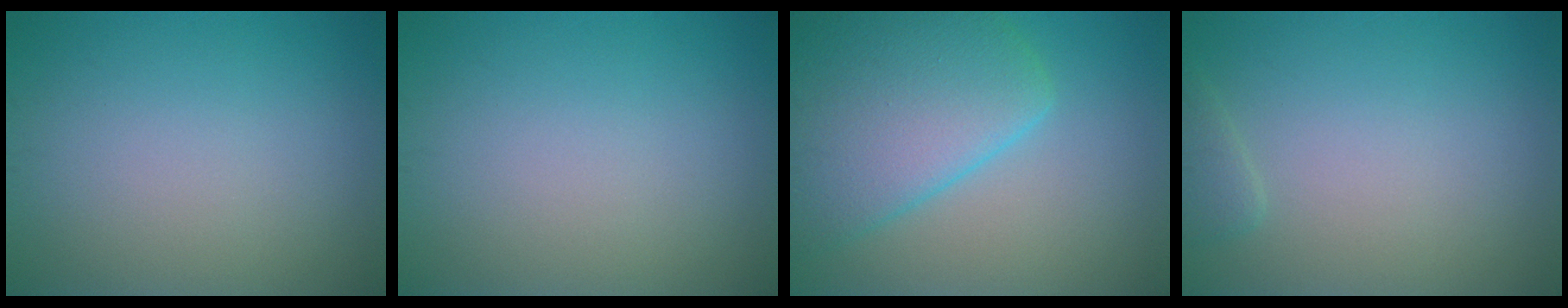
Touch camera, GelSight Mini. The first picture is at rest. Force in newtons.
{"total": 0.0}
{"total": 8.8, "press": 8.8, "slide": 0.4}
{"total": 1.2, "press": 1.2, "slide": 0.1}